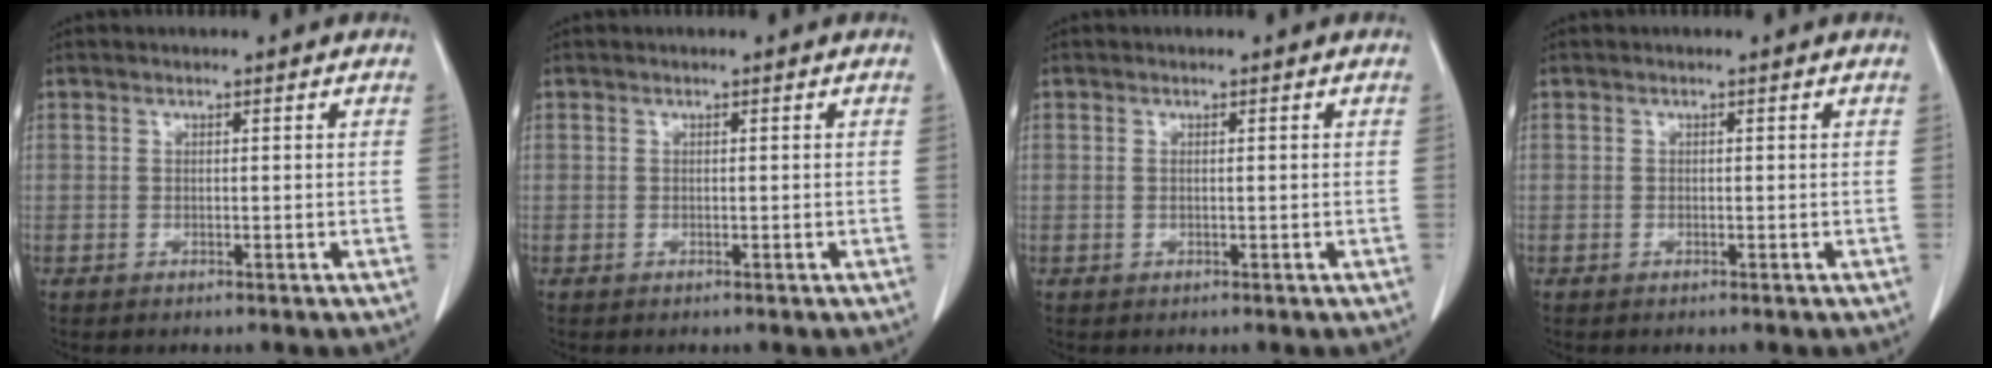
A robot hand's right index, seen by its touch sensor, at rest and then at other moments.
{"total": 0.0}
{"total": 0.8, "force": [0.0, 0.1, 0.7], "torque": [-0.018, 0.002, 0.004]}
{"total": 0.0}